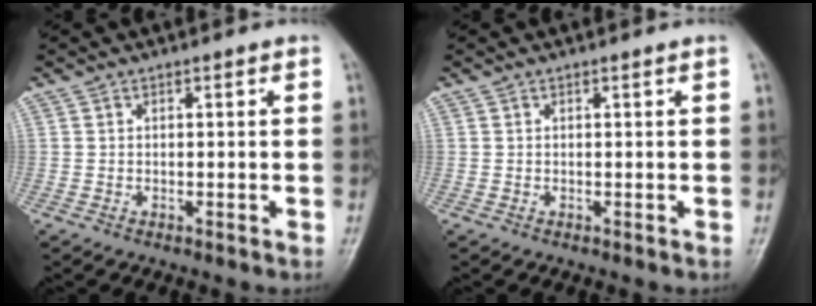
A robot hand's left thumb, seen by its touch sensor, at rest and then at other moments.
{"total": 0.0}